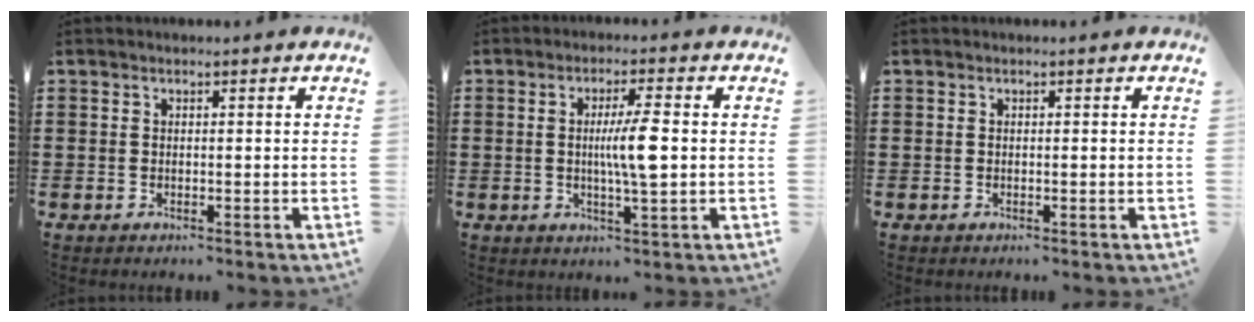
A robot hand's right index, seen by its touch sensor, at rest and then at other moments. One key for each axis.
{"total": 6.3, "fx": 0.2, "fy": 0.7, "fz": 6.3, "tx": -0.120, "ty": -0.005, "tz": -0.004}
{"total": 0.0}